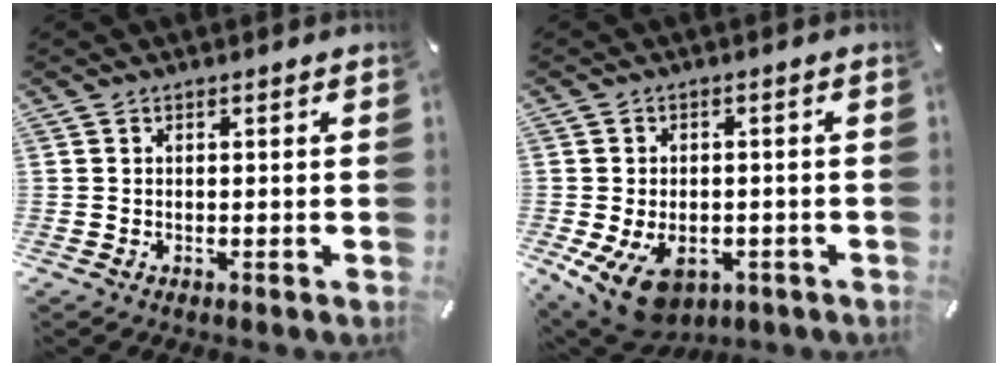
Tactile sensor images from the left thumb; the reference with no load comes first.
{"total": 10.4, "force": [-4.3, 7.1, 6.3], "torque": [-0.122, 0.020, -0.071]}